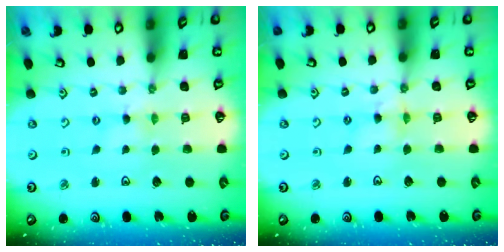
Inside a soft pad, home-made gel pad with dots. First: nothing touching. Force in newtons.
{"total": 3.8, "press": 3.8, "slide": 0.3}